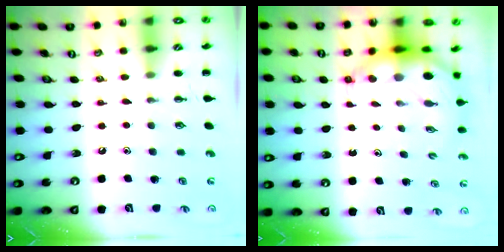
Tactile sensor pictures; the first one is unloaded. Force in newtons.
{"total": 6.9, "press": 6.8, "slide": 1.2}